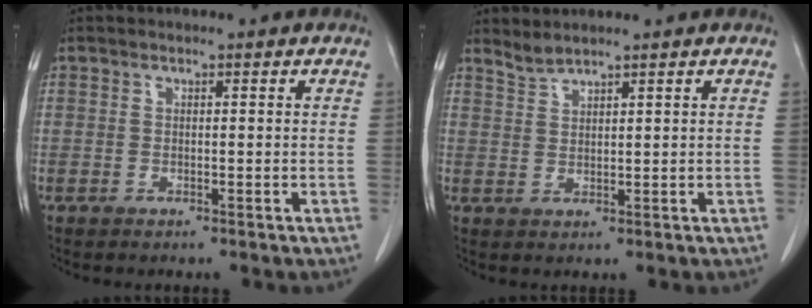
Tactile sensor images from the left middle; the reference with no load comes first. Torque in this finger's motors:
{"motor_torque": [-0.04, -0.43, -0.06, -0.01]}